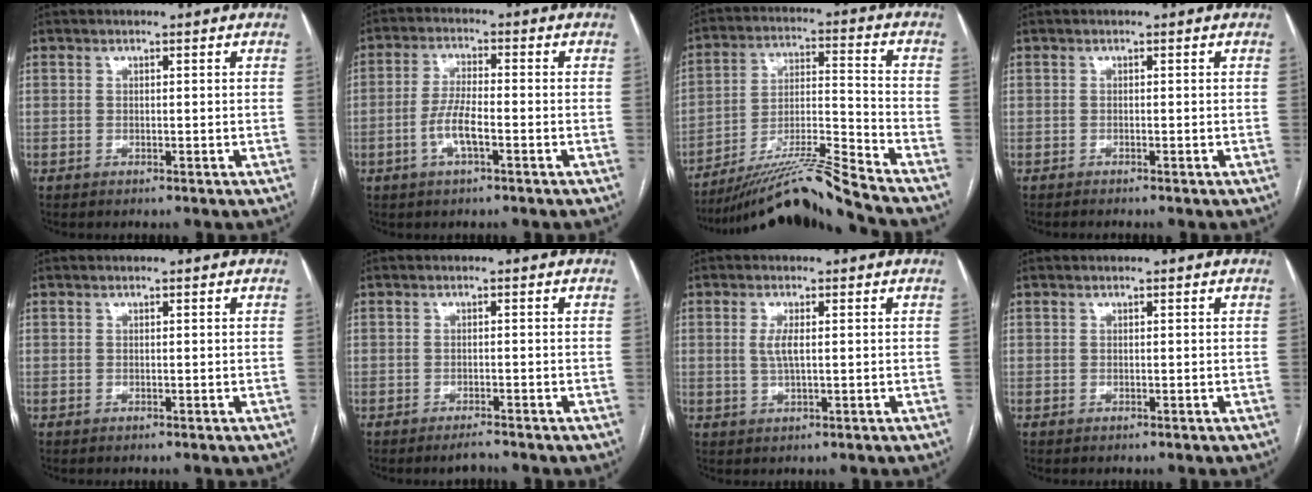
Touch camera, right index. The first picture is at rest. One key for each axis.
{"total": 5.5, "fx": -1.9, "fy": 1.2, "fz": 5.0, "tx": -0.103, "ty": 0.004, "tz": -0.039}
{"total": 14.3, "fx": -12.8, "fy": -2.8, "fz": 5.8, "tx": -0.096, "ty": 0.004, "tz": -0.229}
{"total": 1.3, "fx": -1.2, "fy": -0.1, "fz": 0.6, "tx": -0.007, "ty": 0.000, "tz": -0.016}
{"total": 0.0}
{"total": 1.7, "fx": -1.6, "fy": 0.0, "fz": 0.6, "tx": -0.013, "ty": -0.005, "tz": -0.023}
{"total": 2.8, "fx": 0.4, "fy": 0.6, "fz": 2.7, "tx": -0.057, "ty": -0.002, "tz": 0.008}
{"total": 0.0}